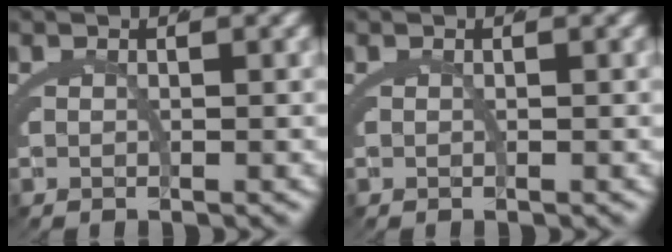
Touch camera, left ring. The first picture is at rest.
{"total": 0.0}